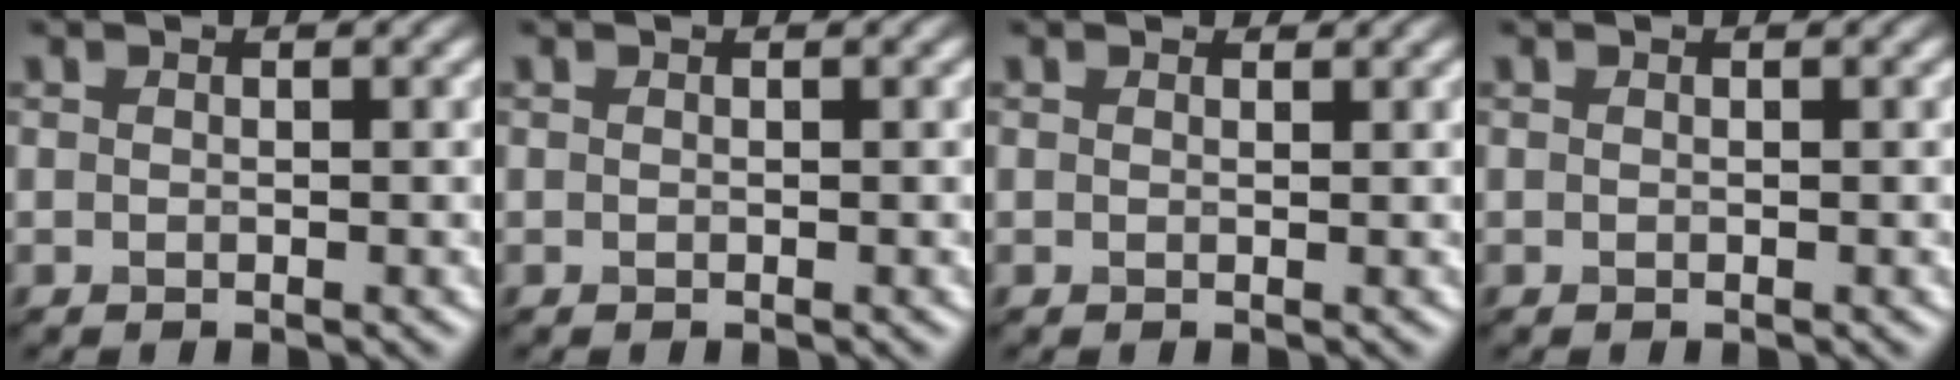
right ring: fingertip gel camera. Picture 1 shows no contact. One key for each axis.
{"total": 0.0}
{"total": 0.7, "fx": 0.6, "fy": 0.1, "fz": 0.2, "tx": -0.016, "ty": 0.004, "tz": 0.005}
{"total": 0.0}